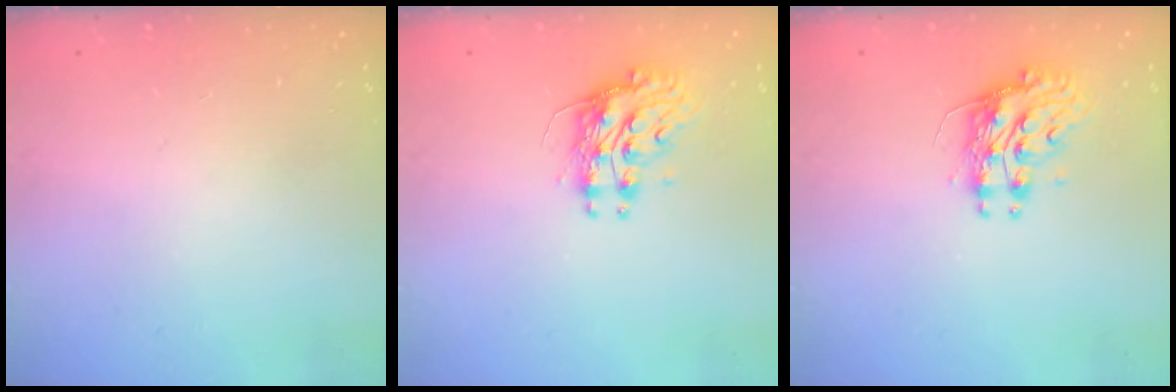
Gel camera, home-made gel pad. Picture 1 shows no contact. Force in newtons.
{"total": 9.2, "press": 9.2, "slide": 0.9}
{"total": 9.2, "press": 9.2, "slide": 0.9}